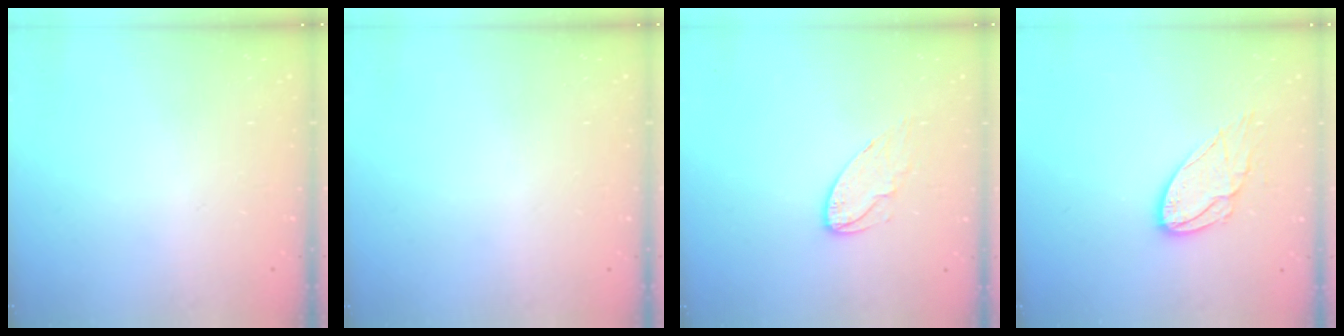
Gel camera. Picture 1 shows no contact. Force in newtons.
{"total": 0.0}
{"total": 7.2, "press": 7.2, "slide": 0.1}
{"total": 9.8, "press": 9.8, "slide": 0.4}